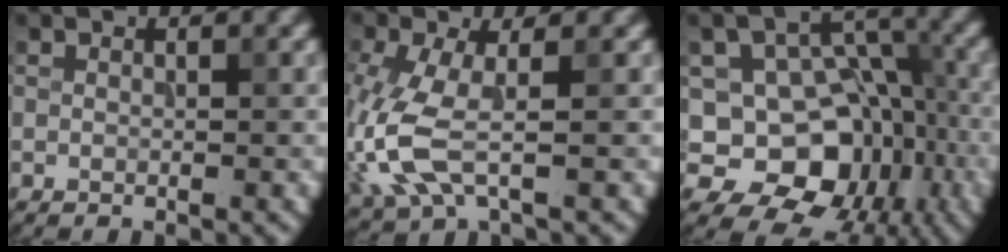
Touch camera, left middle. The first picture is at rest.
{"total": 6.0, "force": [-1.1, 2.5, 5.3], "torque": [-0.154, -0.009, -0.023]}
{"total": 11.0, "force": [-3.1, 8.4, 6.5], "torque": [-0.076, 0.011, -0.048]}